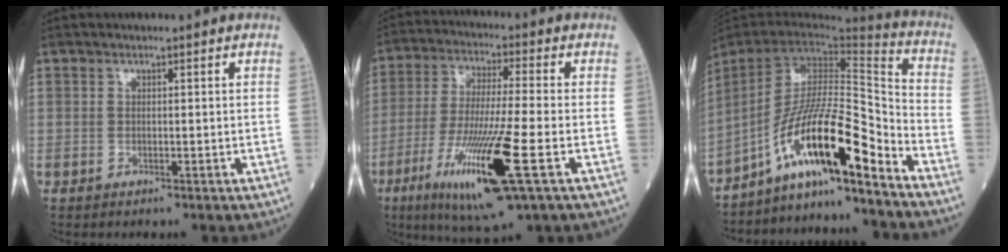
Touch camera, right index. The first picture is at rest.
{"total": 16.3, "force": [-6.4, 0.8, 14.9], "torque": [-0.304, -0.037, -0.116]}
{"total": 15.4, "force": [-11.0, 0.5, 10.8], "torque": [-0.191, 0.021, -0.199]}